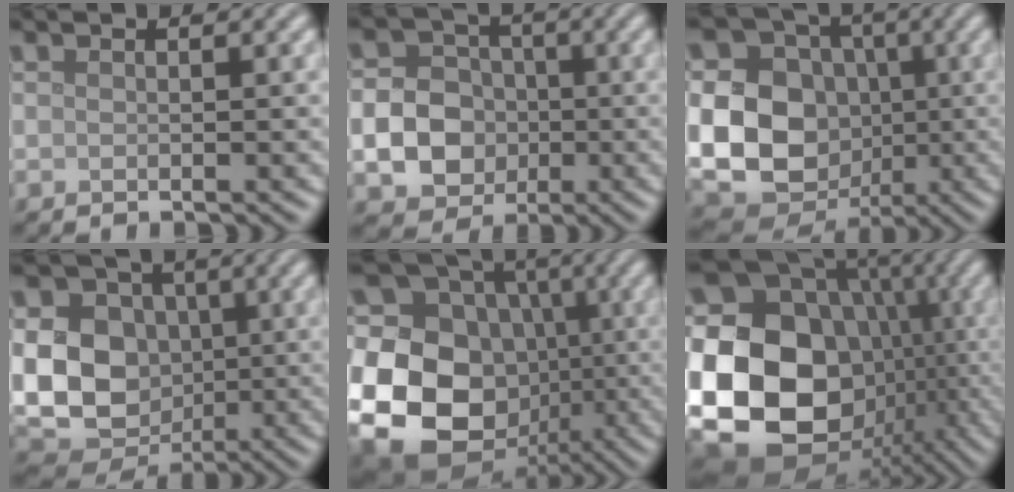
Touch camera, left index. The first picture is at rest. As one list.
[{"total": 6.4, "force": [-1.1, 5.5, 3.1], "torque": [-0.046, -0.003, -0.041]}, {"total": 16.5, "force": [-1.4, 14.2, 8.2], "torque": [-0.187, -0.001, -0.047]}, {"total": 14.1, "force": [0.1, 11.4, 8.2], "torque": [-0.156, 0.000, -0.018]}, {"total": 21.6, "force": [-3.4, 18.9, 9.9], "torque": [-0.225, 0.013, -0.102]}, {"total": 23.9, "force": [-2.9, 20.4, 12.2], "torque": [-0.257, 0.003, -0.087]}]